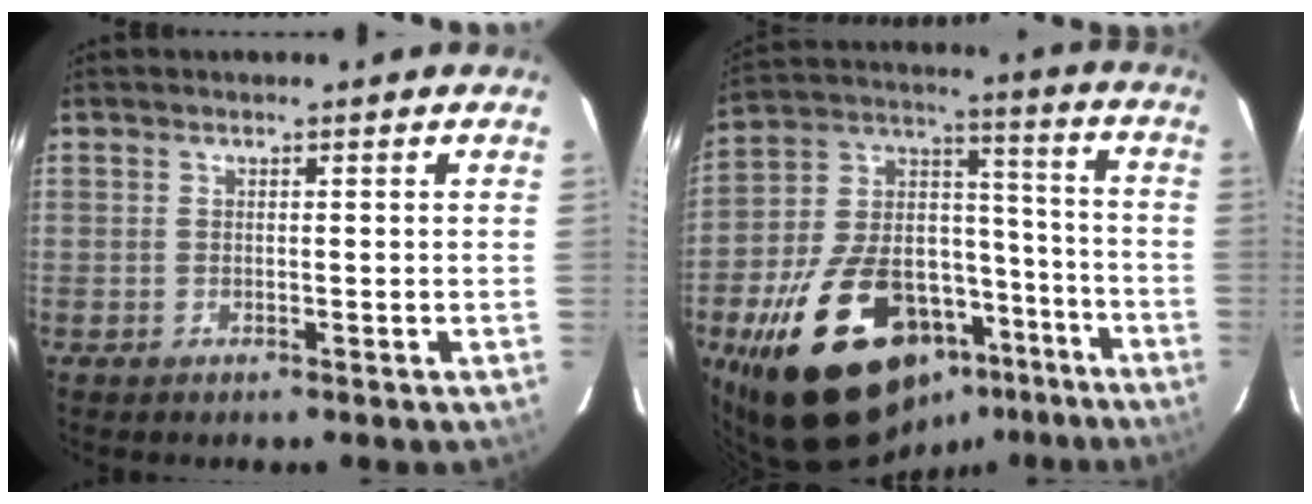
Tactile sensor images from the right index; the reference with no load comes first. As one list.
[{"total": 29.1, "force": [-17.2, 16.0, 17.2], "torque": [-0.331, 0.039, -0.244]}]